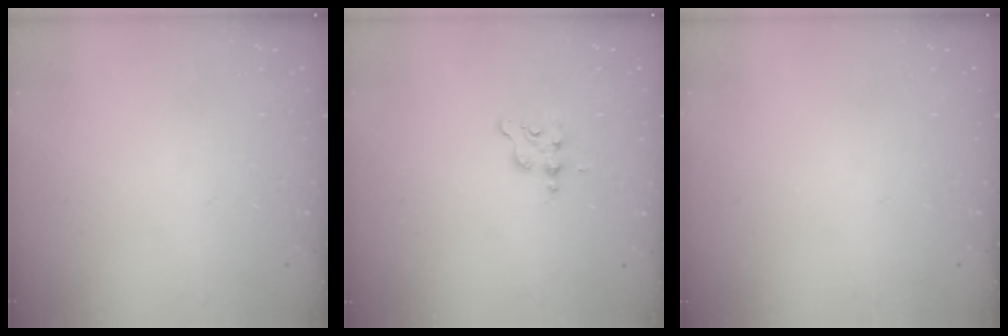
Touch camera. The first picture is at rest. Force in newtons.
{"total": 1.9, "press": 1.9, "slide": 0.2}
{"total": 0.0}